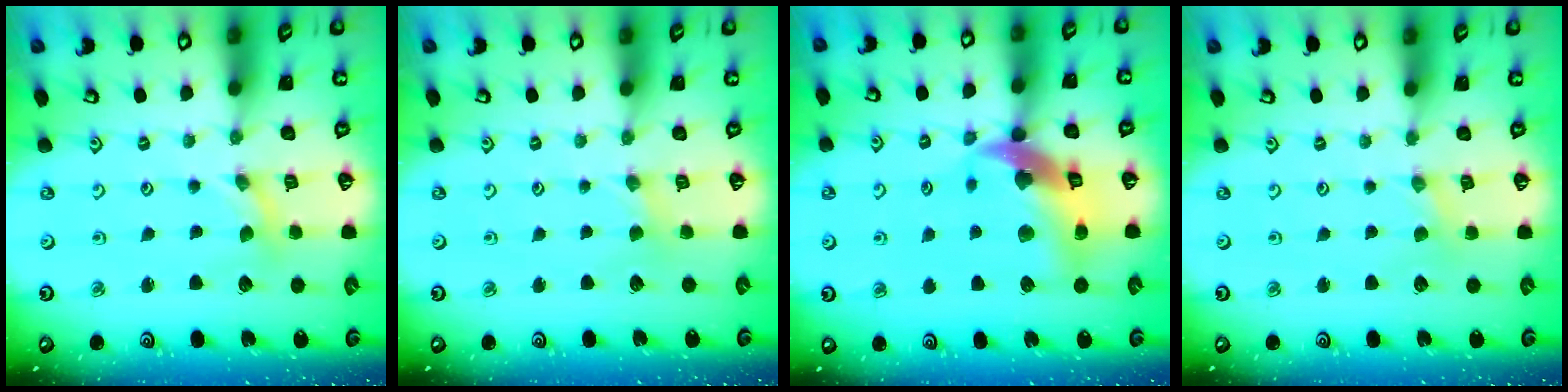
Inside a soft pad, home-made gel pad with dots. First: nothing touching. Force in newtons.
{"total": 1.7, "press": 1.7, "slide": 0.4}
{"total": 16.1, "press": 16.0, "slide": 2.0}
{"total": 0.8, "press": 0.8, "slide": 0.1}